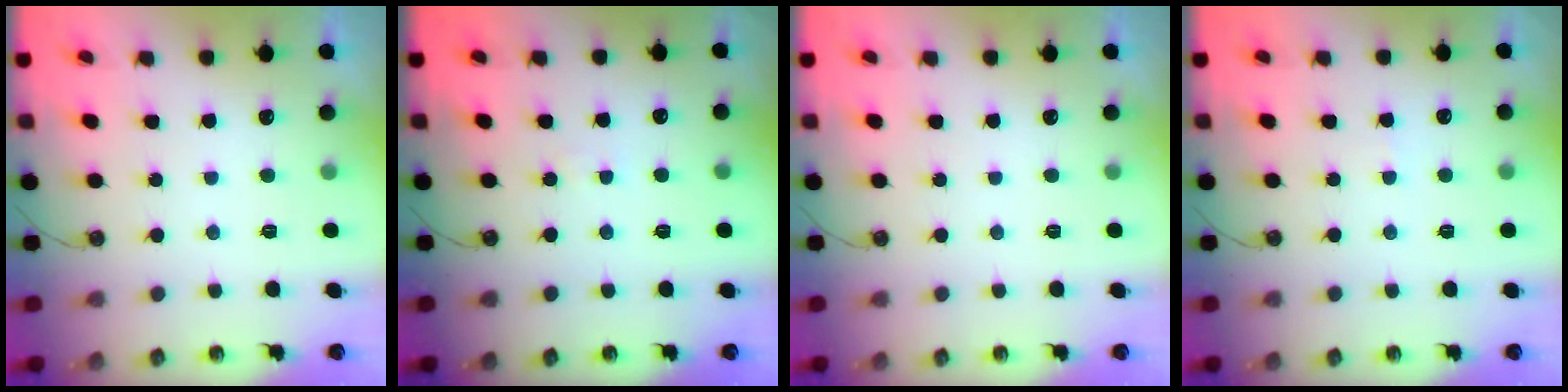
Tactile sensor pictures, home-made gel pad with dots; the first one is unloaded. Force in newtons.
{"total": 0.9, "press": 0.9, "slide": 0.1}
{"total": 0.0}
{"total": 2.8, "press": 2.8, "slide": 0.4}